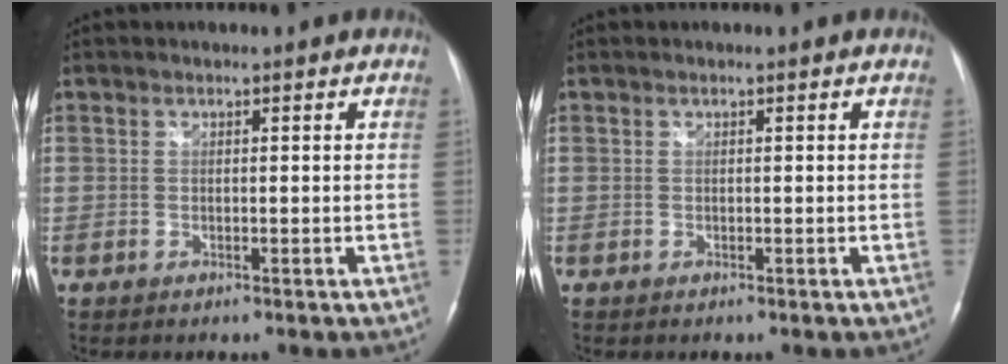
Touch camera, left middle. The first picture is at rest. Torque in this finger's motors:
{"motor_torque": [0.45, -0.53, 0.09, 0.02]}